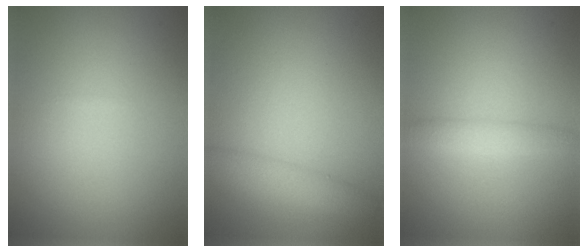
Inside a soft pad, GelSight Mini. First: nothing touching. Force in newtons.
{"total": 2.9, "press": 2.9, "slide": 0.1}
{"total": 1.9, "press": 1.9, "slide": 0.1}